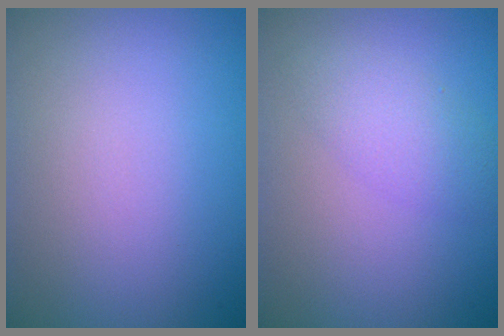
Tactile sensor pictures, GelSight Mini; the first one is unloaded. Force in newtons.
{"total": 2.5, "press": 2.5, "slide": 0.1}